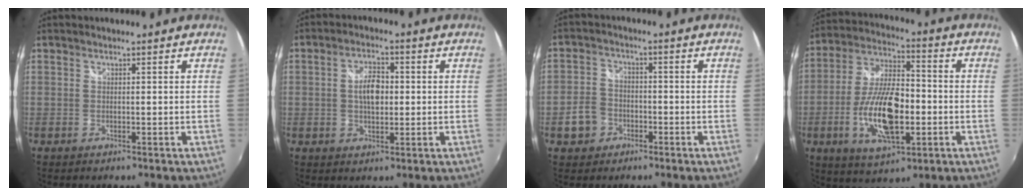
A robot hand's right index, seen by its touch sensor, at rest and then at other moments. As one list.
[{"total": 5.8, "force": [0.2, 3.1, 4.8], "torque": [-0.087, 0.008, 0.004]}, {"total": 5.7, "force": [-2.5, 4.7, 2.0], "torque": [-0.053, 0.017, -0.038]}, {"total": 16.4, "force": [-4.0, 6.8, 14.4], "torque": [-0.290, -0.004, -0.071]}]